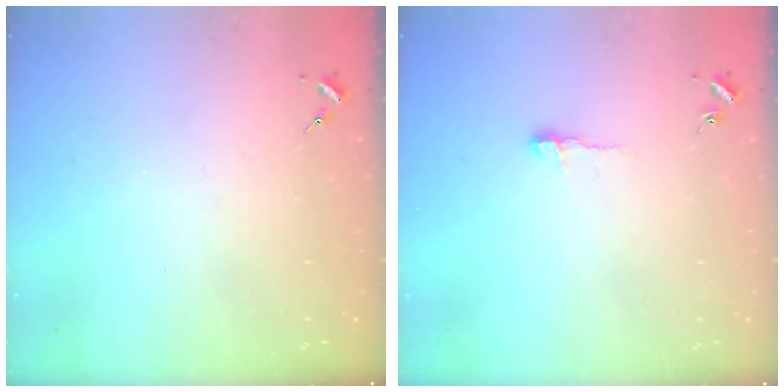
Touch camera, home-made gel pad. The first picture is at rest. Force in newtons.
{"total": 4.7, "press": 4.7, "slide": 0.4}